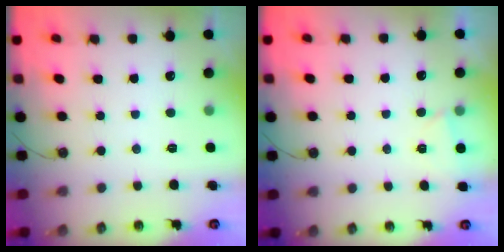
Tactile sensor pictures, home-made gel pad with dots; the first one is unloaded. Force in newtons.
{"total": 1.7, "press": 1.7, "slide": 0.3}